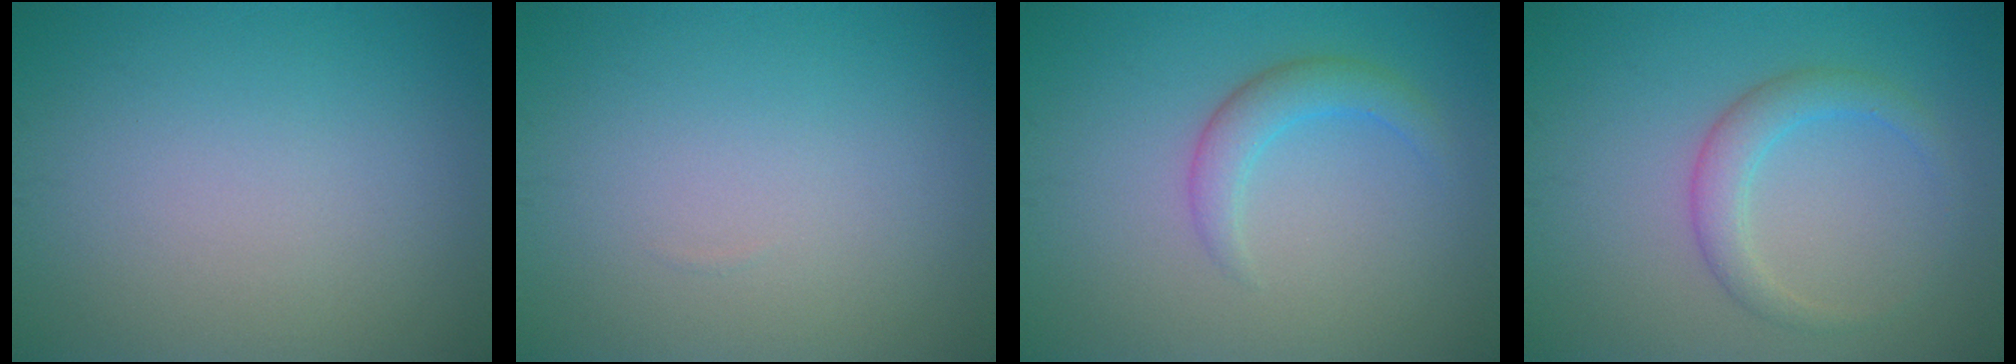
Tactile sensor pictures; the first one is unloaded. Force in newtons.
{"total": 0.0}
{"total": 2.5, "press": 2.5, "slide": 0.0}
{"total": 2.7, "press": 2.7, "slide": 0.1}